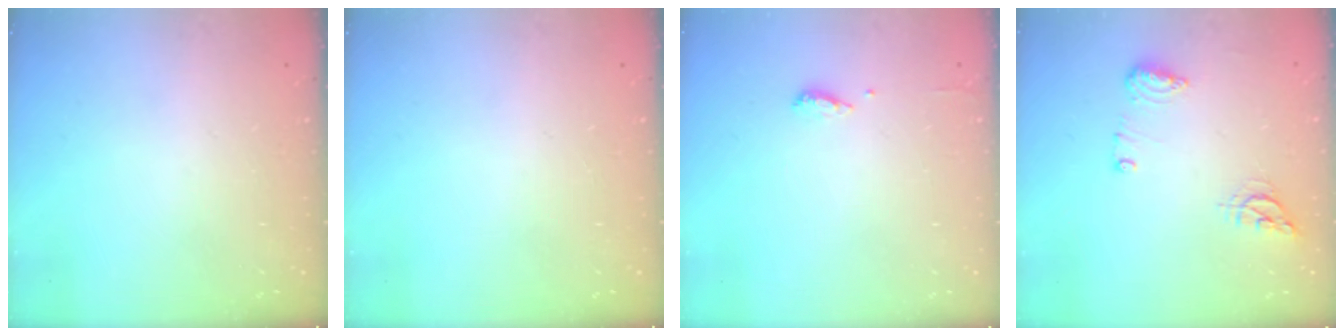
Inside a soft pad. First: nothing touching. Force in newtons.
{"total": 0.0}
{"total": 6.1, "press": 6.0, "slide": 1.3}
{"total": 11.7, "press": 10.0, "slide": 6.1}